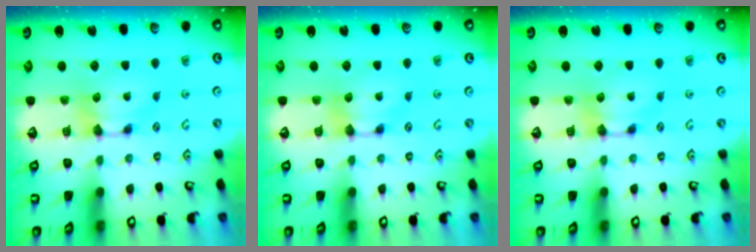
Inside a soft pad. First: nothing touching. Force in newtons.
{"total": 0.0}
{"total": 0.0}